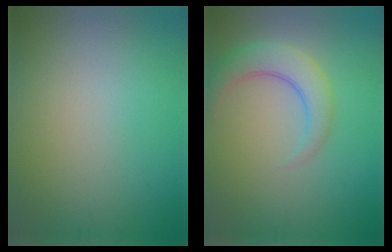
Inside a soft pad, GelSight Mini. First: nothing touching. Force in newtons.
{"total": 4.1, "press": 4.1, "slide": 0.3}